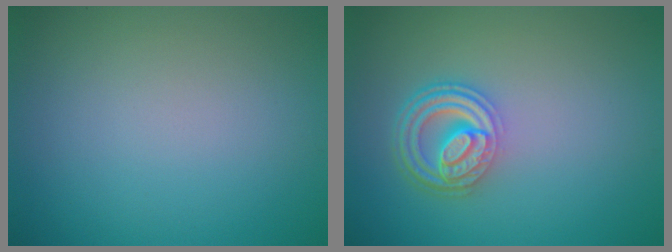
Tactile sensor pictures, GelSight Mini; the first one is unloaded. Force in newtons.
{"total": 4.7, "press": 3.5, "slide": 3.1}